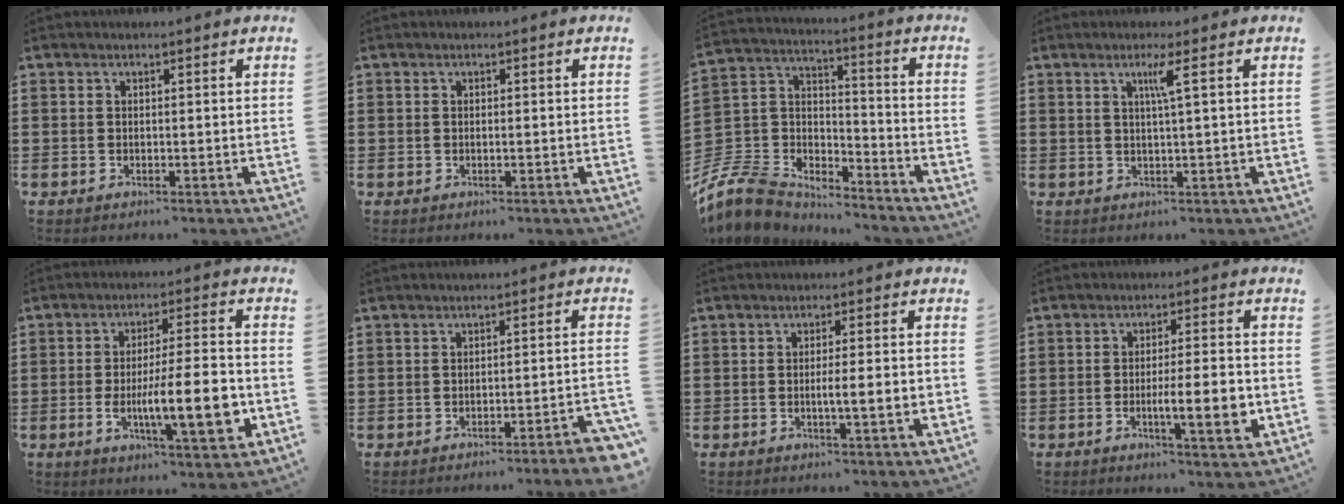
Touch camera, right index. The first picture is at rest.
{"total": 0.0}
{"total": 8.5, "force": [-7.4, 3.9, 1.6], "torque": [-0.073, -0.002, -0.150]}
{"total": 3.0, "force": [1.1, -0.5, 2.8], "torque": [-0.055, -0.005, 0.015]}
{"total": 13.0, "force": [-3.0, 3.1, 12.3], "torque": [-0.203, -0.012, -0.051]}
{"total": 2.9, "force": [-2.4, -0.3, 1.6], "torque": [-0.027, -0.008, -0.046]}
{"total": 4.2, "force": [-0.8, 0.1, 4.1], "torque": [-0.069, -0.006, -0.015]}
{"total": 7.9, "force": [-1.7, 1.2, 7.6], "torque": [-0.122, -0.010, -0.031]}